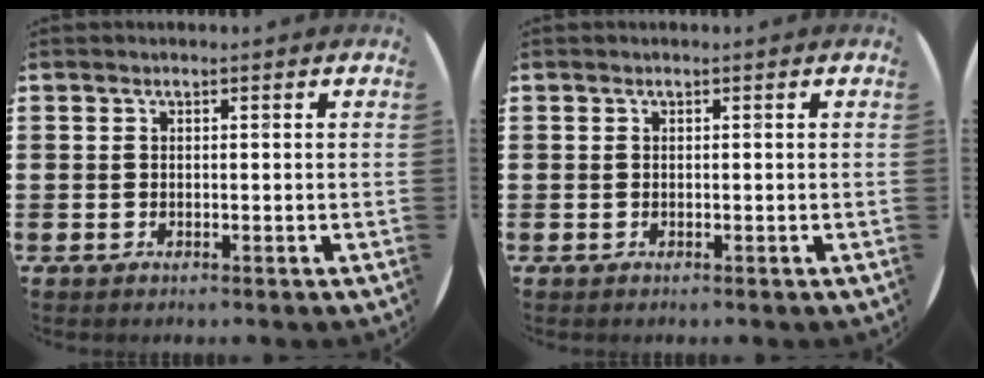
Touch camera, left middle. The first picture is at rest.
{"total": 0.0}